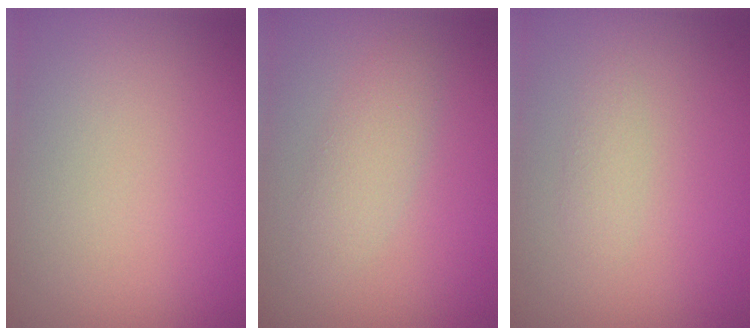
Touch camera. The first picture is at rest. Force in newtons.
{"total": 2.1, "press": 2.1, "slide": 0.1}
{"total": 1.0, "press": 1.0, "slide": 0.1}